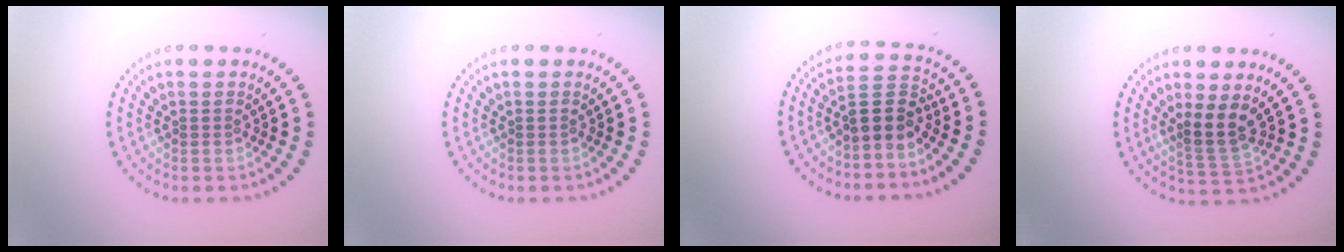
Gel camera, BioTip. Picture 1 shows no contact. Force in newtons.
{"total": 0.0}
{"total": 2.9, "press": 2.4, "slide": 1.5}
{"total": 2.9, "press": 2.3, "slide": 1.8}